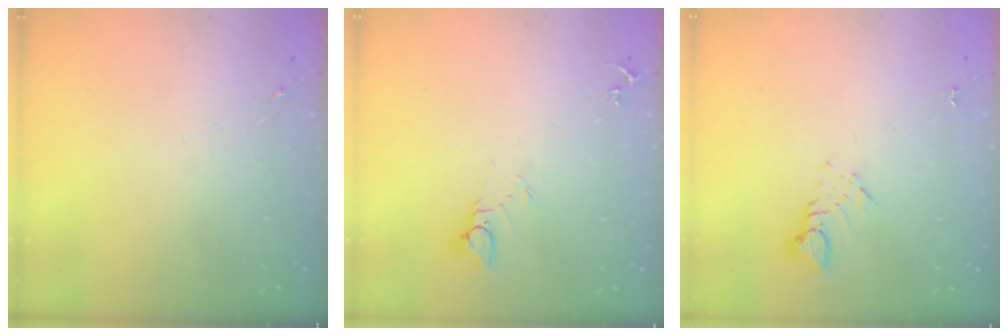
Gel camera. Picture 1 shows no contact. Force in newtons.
{"total": 4.3, "press": 4.3, "slide": 0.3}
{"total": 3.5, "press": 3.5, "slide": 0.3}